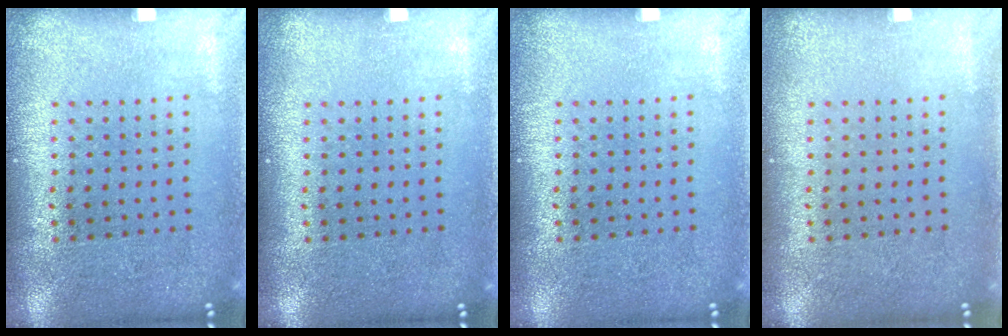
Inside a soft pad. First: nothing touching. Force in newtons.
{"total": 0.0}
{"total": 0.0}
{"total": 0.0}